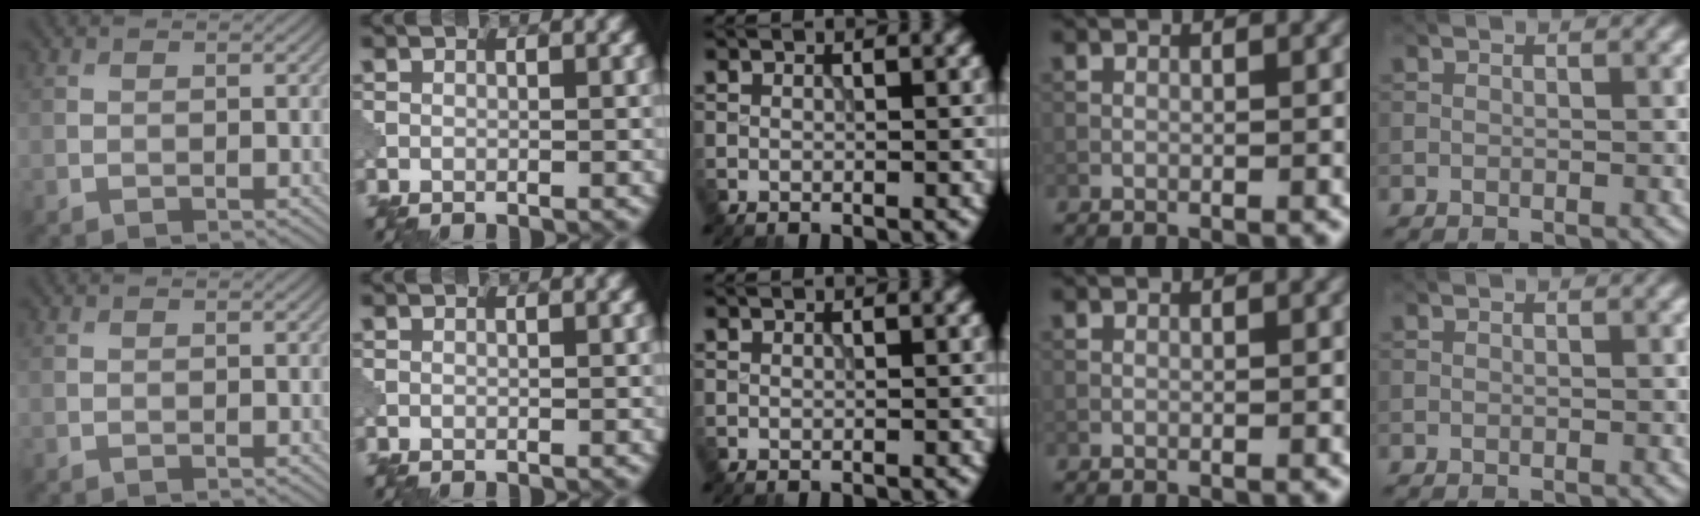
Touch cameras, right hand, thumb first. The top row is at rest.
{}